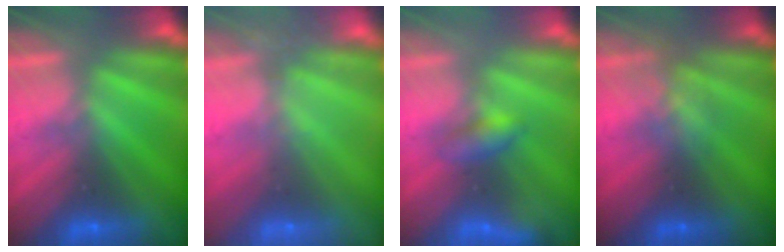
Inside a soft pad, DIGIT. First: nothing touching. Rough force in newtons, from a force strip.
{"total": 2.4}
{"total": 2.1}
{"total": 2.8}